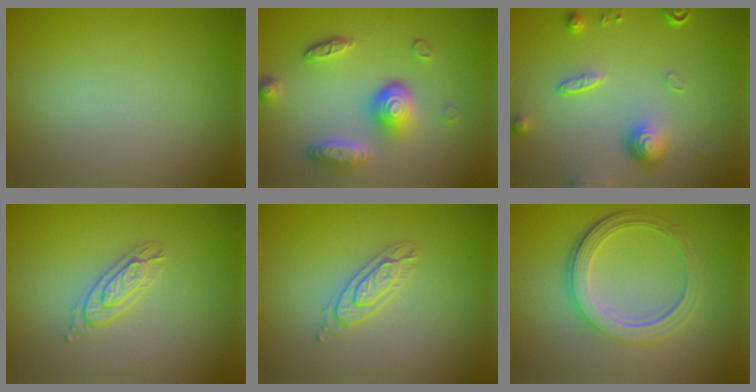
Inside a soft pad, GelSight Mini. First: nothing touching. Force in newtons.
{"total": 5.0, "press": 3.7, "slide": 3.4}
{"total": 4.3, "press": 3.2, "slide": 2.8}
{"total": 2.2, "press": 2.2, "slide": 0.3}
{"total": 2.2, "press": 2.2, "slide": 0.3}
{"total": 5.2, "press": 3.8, "slide": 3.5}